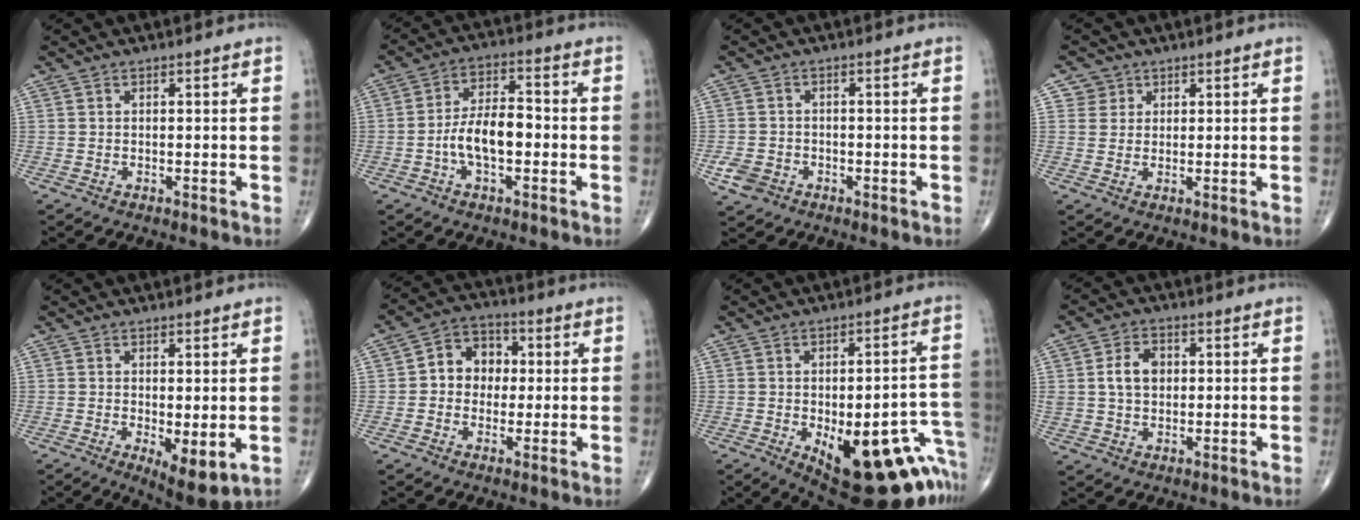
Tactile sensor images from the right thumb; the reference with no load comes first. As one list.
[{"total": 9.2, "force": [-2.0, 4.6, 7.7], "torque": [-0.136, 0.029, -0.041]}, {"total": 4.1, "force": [-1.8, 3.3, 1.7], "torque": [-0.032, 0.009, -0.029]}, {"total": 3.1, "force": [1.4, 2.8, -0.2], "torque": [0.029, -0.004, 0.014]}, {"total": 6.8, "force": [-1.2, 2.5, 6.2], "torque": [-0.091, -0.022, -0.010]}, {"total": 8.6, "force": [0.6, 7.2, 4.7], "torque": [-0.037, 0.021, -0.002]}, {"total": 24.9, "force": [-10.3, 10.0, 20.3], "torque": [-0.171, 0.038, -0.114]}, {"total": 6.4, "force": [1.0, 4.7, 4.2], "torque": [-0.062, 0.003, 0.017]}]